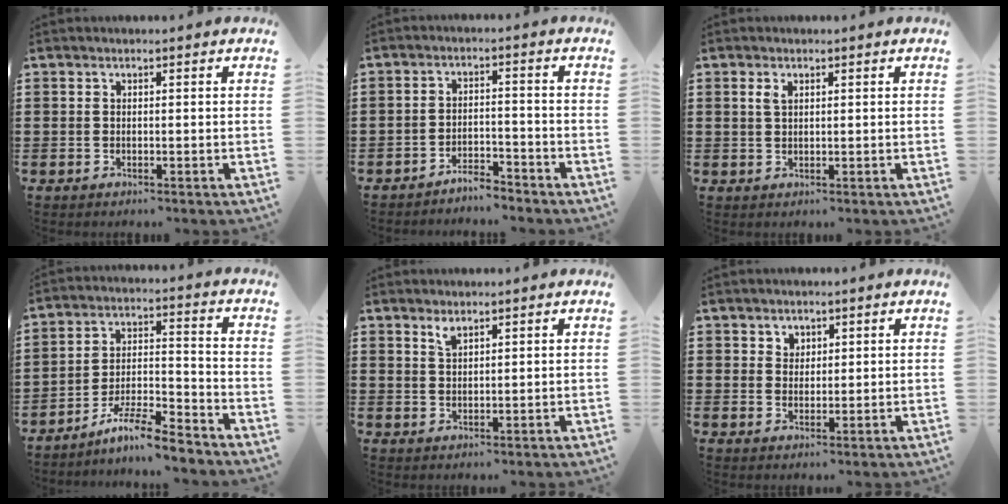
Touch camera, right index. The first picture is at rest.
{"total": 3.4, "force": [-3.4, 0.2, 0.1], "torque": [-0.010, 0.004, -0.072]}
{"total": 1.6, "force": [0.8, 0.8, 1.2], "torque": [-0.026, 0.004, 0.014]}
{"total": 7.9, "force": [-6.9, 0.5, 3.7], "torque": [-0.067, 0.009, -0.131]}
{"total": 2.0, "force": [1.6, 0.6, 1.0], "torque": [-0.023, 0.002, 0.029]}
{"total": 2.3, "force": [1.5, 1.6, 0.1], "torque": [-0.009, 0.007, 0.029]}